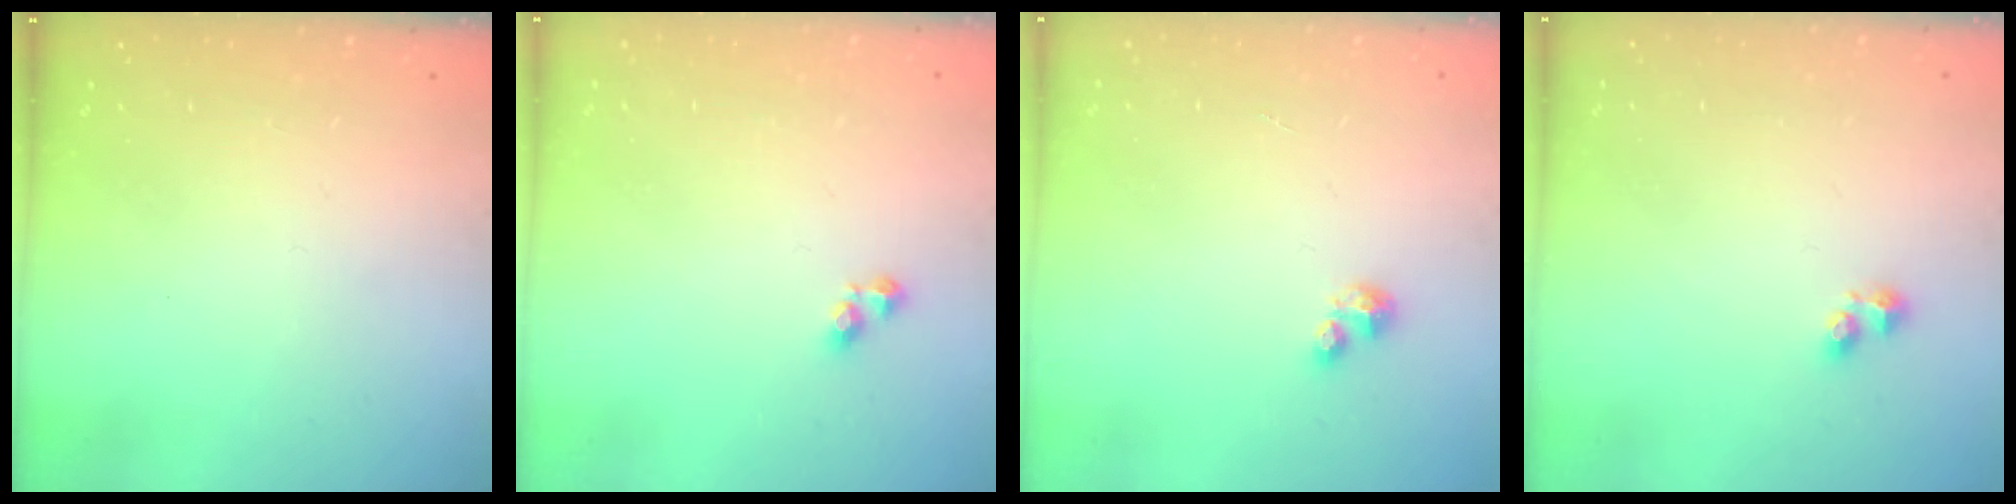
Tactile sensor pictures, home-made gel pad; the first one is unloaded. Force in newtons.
{"total": 3.2, "press": 3.1, "slide": 0.4}
{"total": 2.1, "press": 2.1, "slide": 0.2}
{"total": 2.2, "press": 2.2, "slide": 0.5}